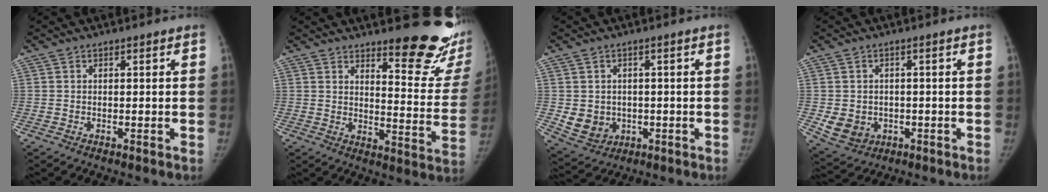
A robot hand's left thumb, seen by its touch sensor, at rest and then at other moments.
{"total": 17.2, "force": [13.2, 4.4, 10.1], "torque": [-0.088, -0.124, 0.162]}
{"total": 6.8, "force": [-0.9, 6.1, 3.1], "torque": [-0.033, 0.006, 0.003]}
{"total": 6.5, "force": [-1.5, 5.7, 2.9], "torque": [-0.038, 0.008, -0.008]}